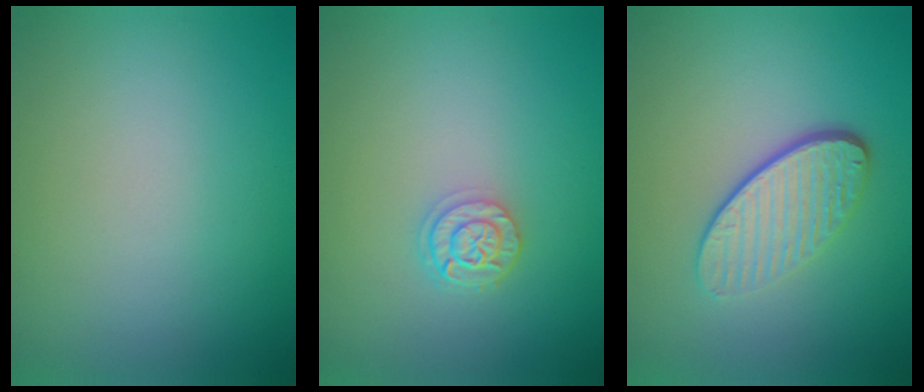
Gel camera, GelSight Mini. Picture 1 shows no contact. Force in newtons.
{"total": 2.4, "press": 2.0, "slide": 1.3}
{"total": 4.1, "press": 3.0, "slide": 2.8}